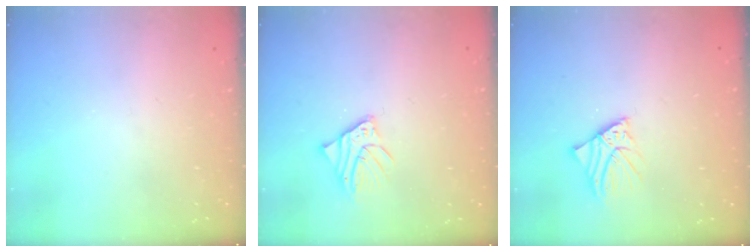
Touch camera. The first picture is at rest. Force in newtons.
{"total": 4.2, "press": 4.1, "slide": 0.5}
{"total": 4.5, "press": 4.5, "slide": 0.5}